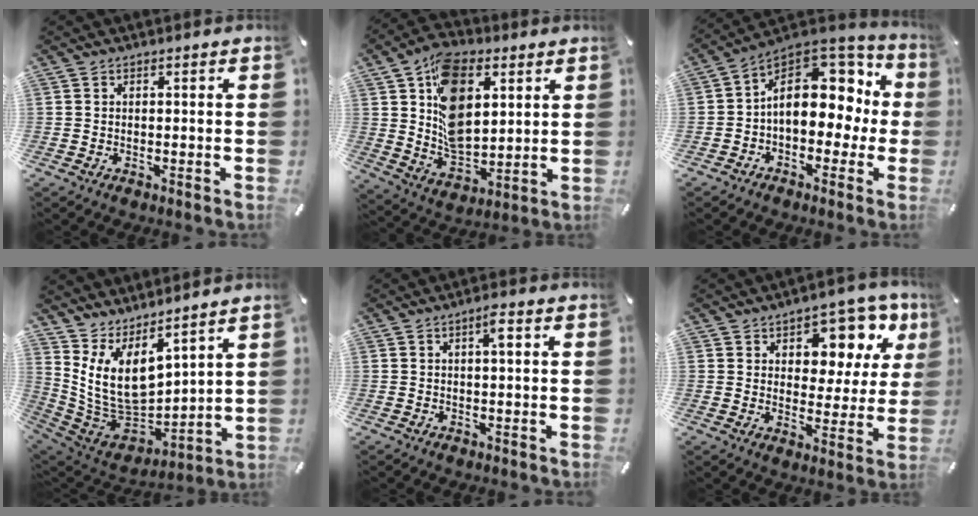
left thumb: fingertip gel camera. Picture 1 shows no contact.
{"total": 15.7, "force": [5.6, 10.2, 10.5], "torque": [-0.201, -0.010, 0.104]}
{"total": 14.7, "force": [2.7, 10.5, 9.9], "torque": [-0.149, -0.018, 0.049]}
{"total": 12.2, "force": [5.1, 7.5, 8.1], "torque": [-0.185, -0.068, 0.106]}
{"total": 2.7, "force": [0.4, 0.4, 2.6], "torque": [-0.052, 0.007, 0.004]}
{"total": 11.8, "force": [6.8, 7.5, 6.1], "torque": [-0.071, -0.052, 0.115]}